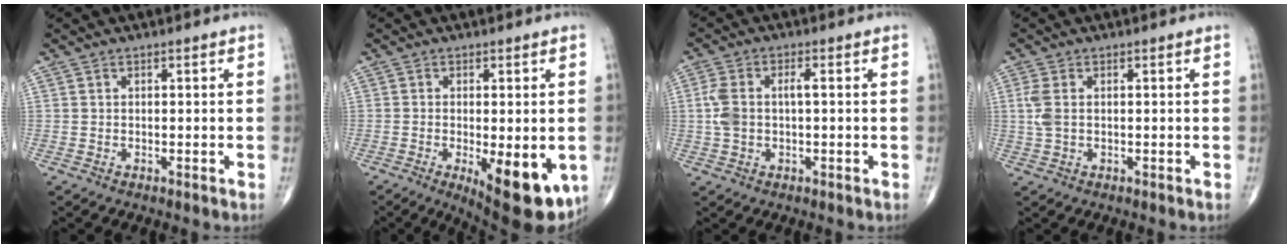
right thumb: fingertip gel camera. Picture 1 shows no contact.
{"total": 13.5, "force": [-4.2, 4.9, 11.8], "torque": [-0.138, -0.018, -0.044]}
{"total": 5.9, "force": [0.2, 2.9, 5.1], "torque": [-0.131, 0.020, 0.003]}
{"total": 3.2, "force": [0.4, 1.8, 2.7], "torque": [-0.084, 0.005, 0.011]}